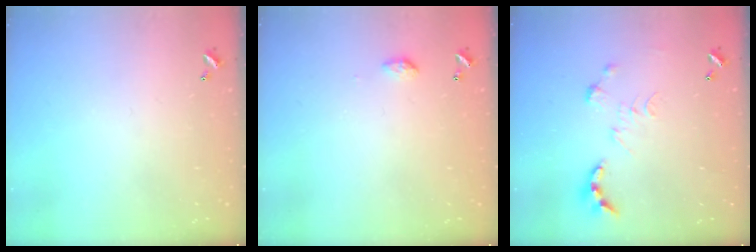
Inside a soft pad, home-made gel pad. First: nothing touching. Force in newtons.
{"total": 4.1, "press": 4.1, "slide": 0.6}
{"total": 0.0}